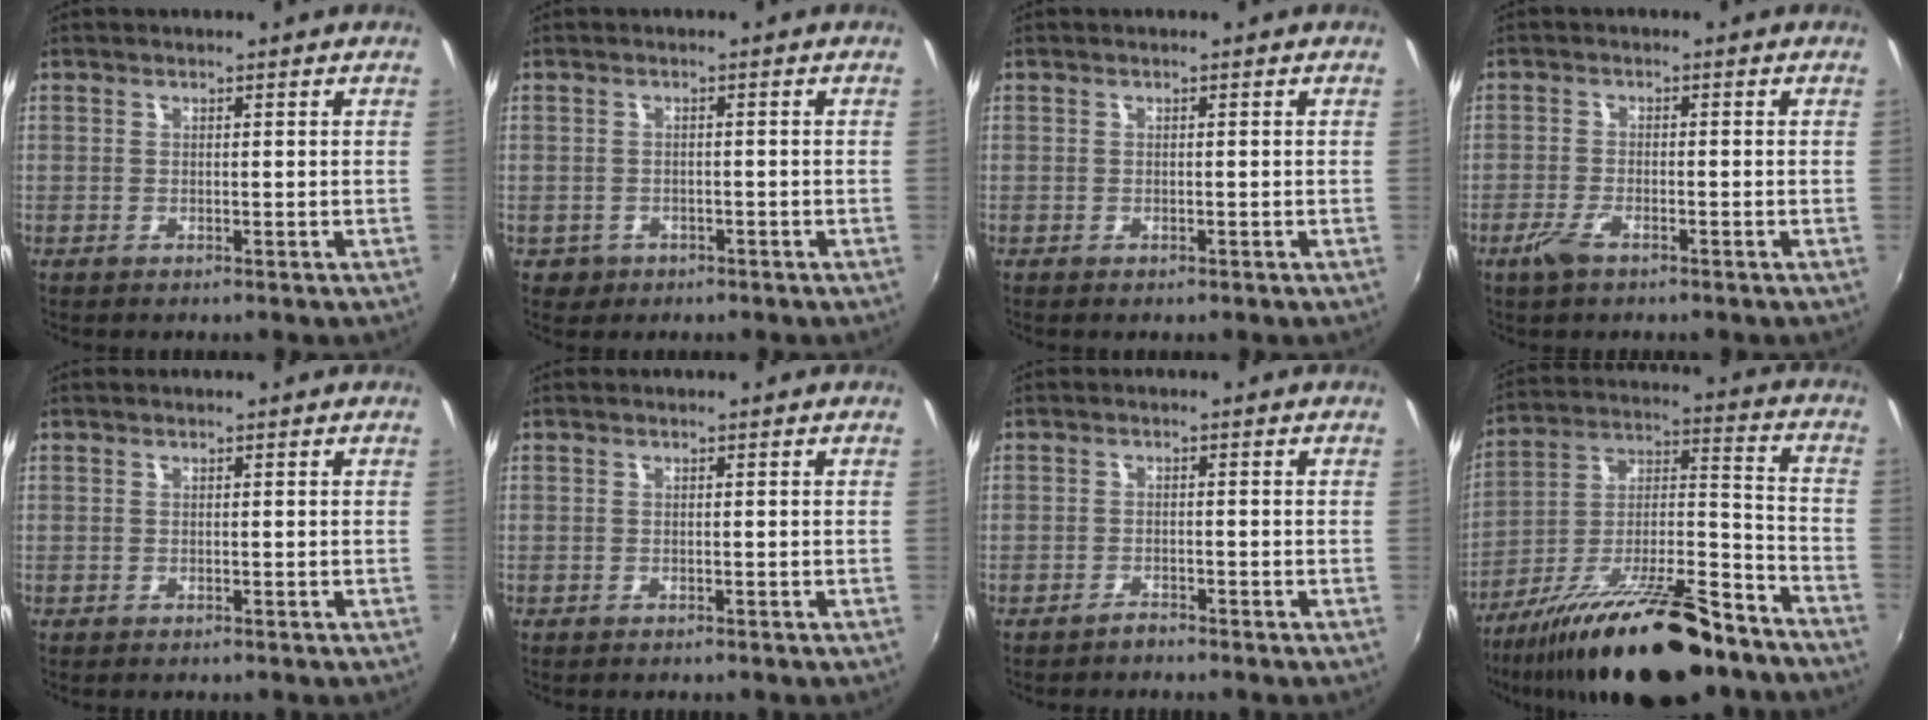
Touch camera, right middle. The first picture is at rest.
{"total": 3.9, "force": [-1.7, 3.4, 0.9], "torque": [-0.032, 0.002, -0.017]}
{"total": 0.0}
{"total": 3.5, "force": [-2.4, 1.1, 2.4], "torque": [-0.062, -0.005, -0.047]}
{"total": 0.0}
{"total": 0.0}
{"total": 1.4, "force": [-1.4, 0.2, 0.0], "torque": [-0.003, 0.002, -0.024]}
{"total": 25.5, "force": [-18.1, 7.3, 16.4], "torque": [-0.274, -0.013, -0.278]}